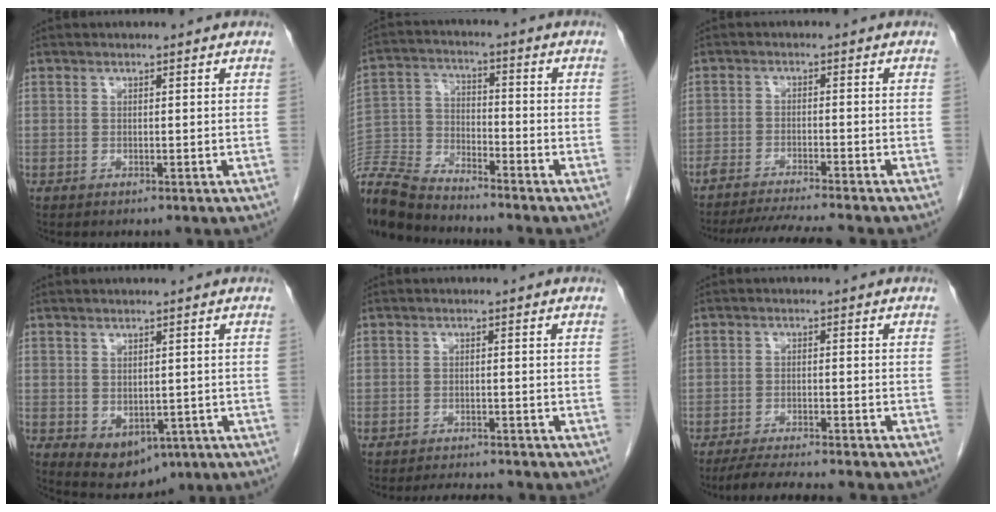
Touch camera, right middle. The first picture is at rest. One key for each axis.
{"total": 12.1, "fx": -11.7, "fy": 1.2, "fz": 2.7, "tx": -0.053, "ty": -0.001, "tz": -0.227}
{"total": 8.9, "fx": -8.1, "fy": -0.8, "fz": 3.5, "tx": -0.047, "ty": -0.012, "tz": -0.131}
{"total": 6.4, "fx": -2.5, "fy": 4.3, "fz": 4.0, "tx": -0.051, "ty": -0.008, "tz": -0.025}
{"total": 5.1, "fx": -4.9, "fy": 0.6, "fz": 1.2, "tx": -0.016, "ty": -0.008, "tz": -0.073}
{"total": 9.0, "fx": -8.0, "fy": 0.2, "fz": 4.0, "tx": -0.056, "ty": -0.017, "tz": -0.125}